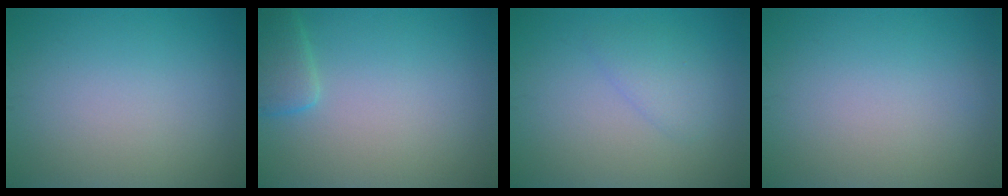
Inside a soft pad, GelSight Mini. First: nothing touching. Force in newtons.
{"total": 2.3, "press": 2.3, "slide": 0.2}
{"total": 1.9, "press": 1.9, "slide": 0.1}
{"total": 0.0}